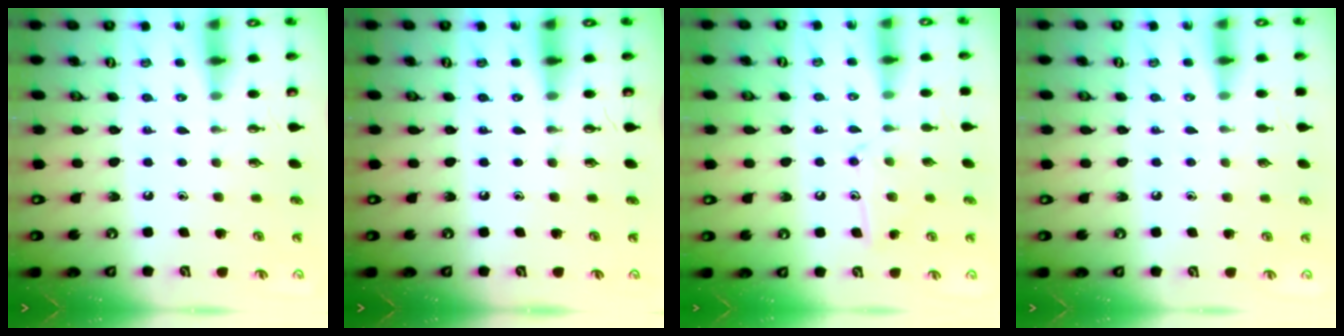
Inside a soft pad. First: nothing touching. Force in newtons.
{"total": 0.0}
{"total": 10.7, "press": 10.6, "slide": 0.7}
{"total": 3.8, "press": 3.8, "slide": 0.3}